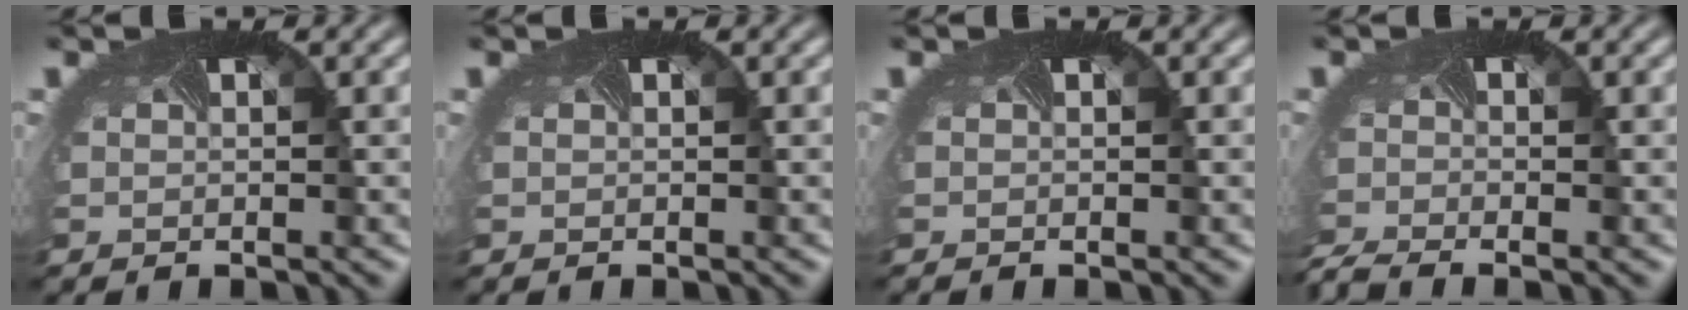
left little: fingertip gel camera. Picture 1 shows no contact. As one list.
[{"total": 0.0}, {"total": 0.0}, {"total": 3.0, "force": [-2.8, 0.3, 1.0], "torque": [-0.031, -0.021, -0.062]}]